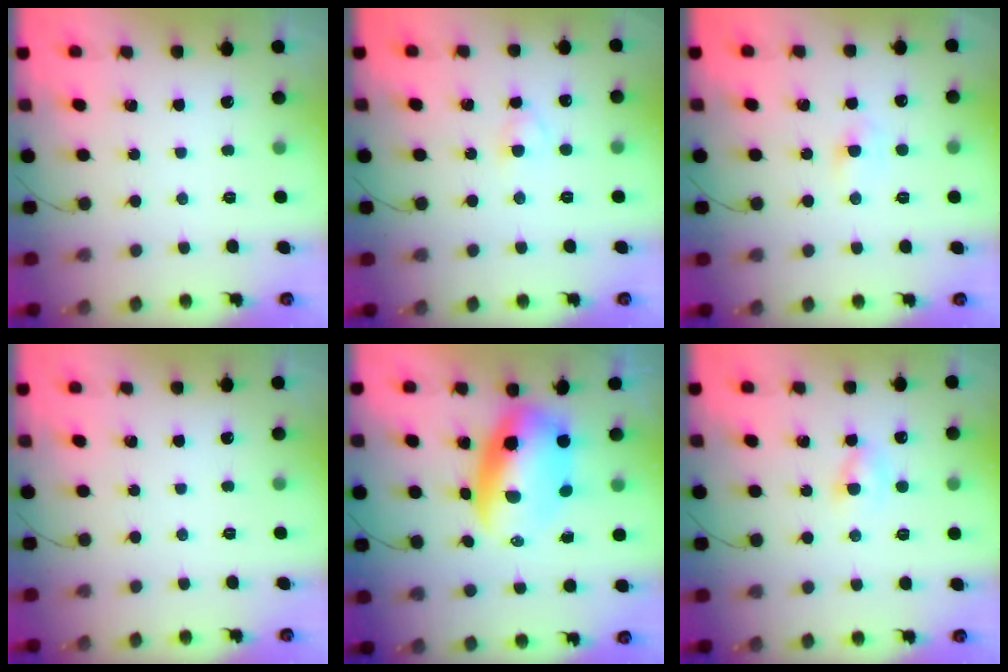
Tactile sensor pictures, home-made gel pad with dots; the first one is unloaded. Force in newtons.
{"total": 2.9, "press": 2.7, "slide": 1.1}
{"total": 2.4, "press": 2.2, "slide": 0.9}
{"total": 0.0}
{"total": 10.2, "press": 9.9, "slide": 2.6}
{"total": 2.3, "press": 2.1, "slide": 1.0}